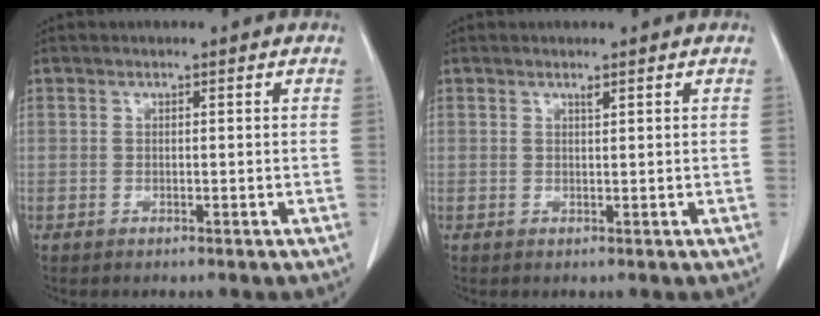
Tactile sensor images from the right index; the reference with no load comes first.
{"total": 0.6, "force": [0.5, 0.0, 0.3], "torque": [-0.009, -0.004, 0.008]}